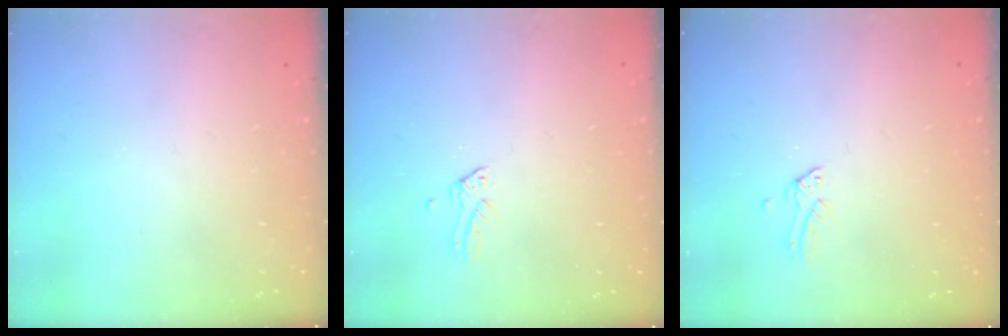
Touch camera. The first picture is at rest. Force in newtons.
{"total": 0.0}
{"total": 0.0}